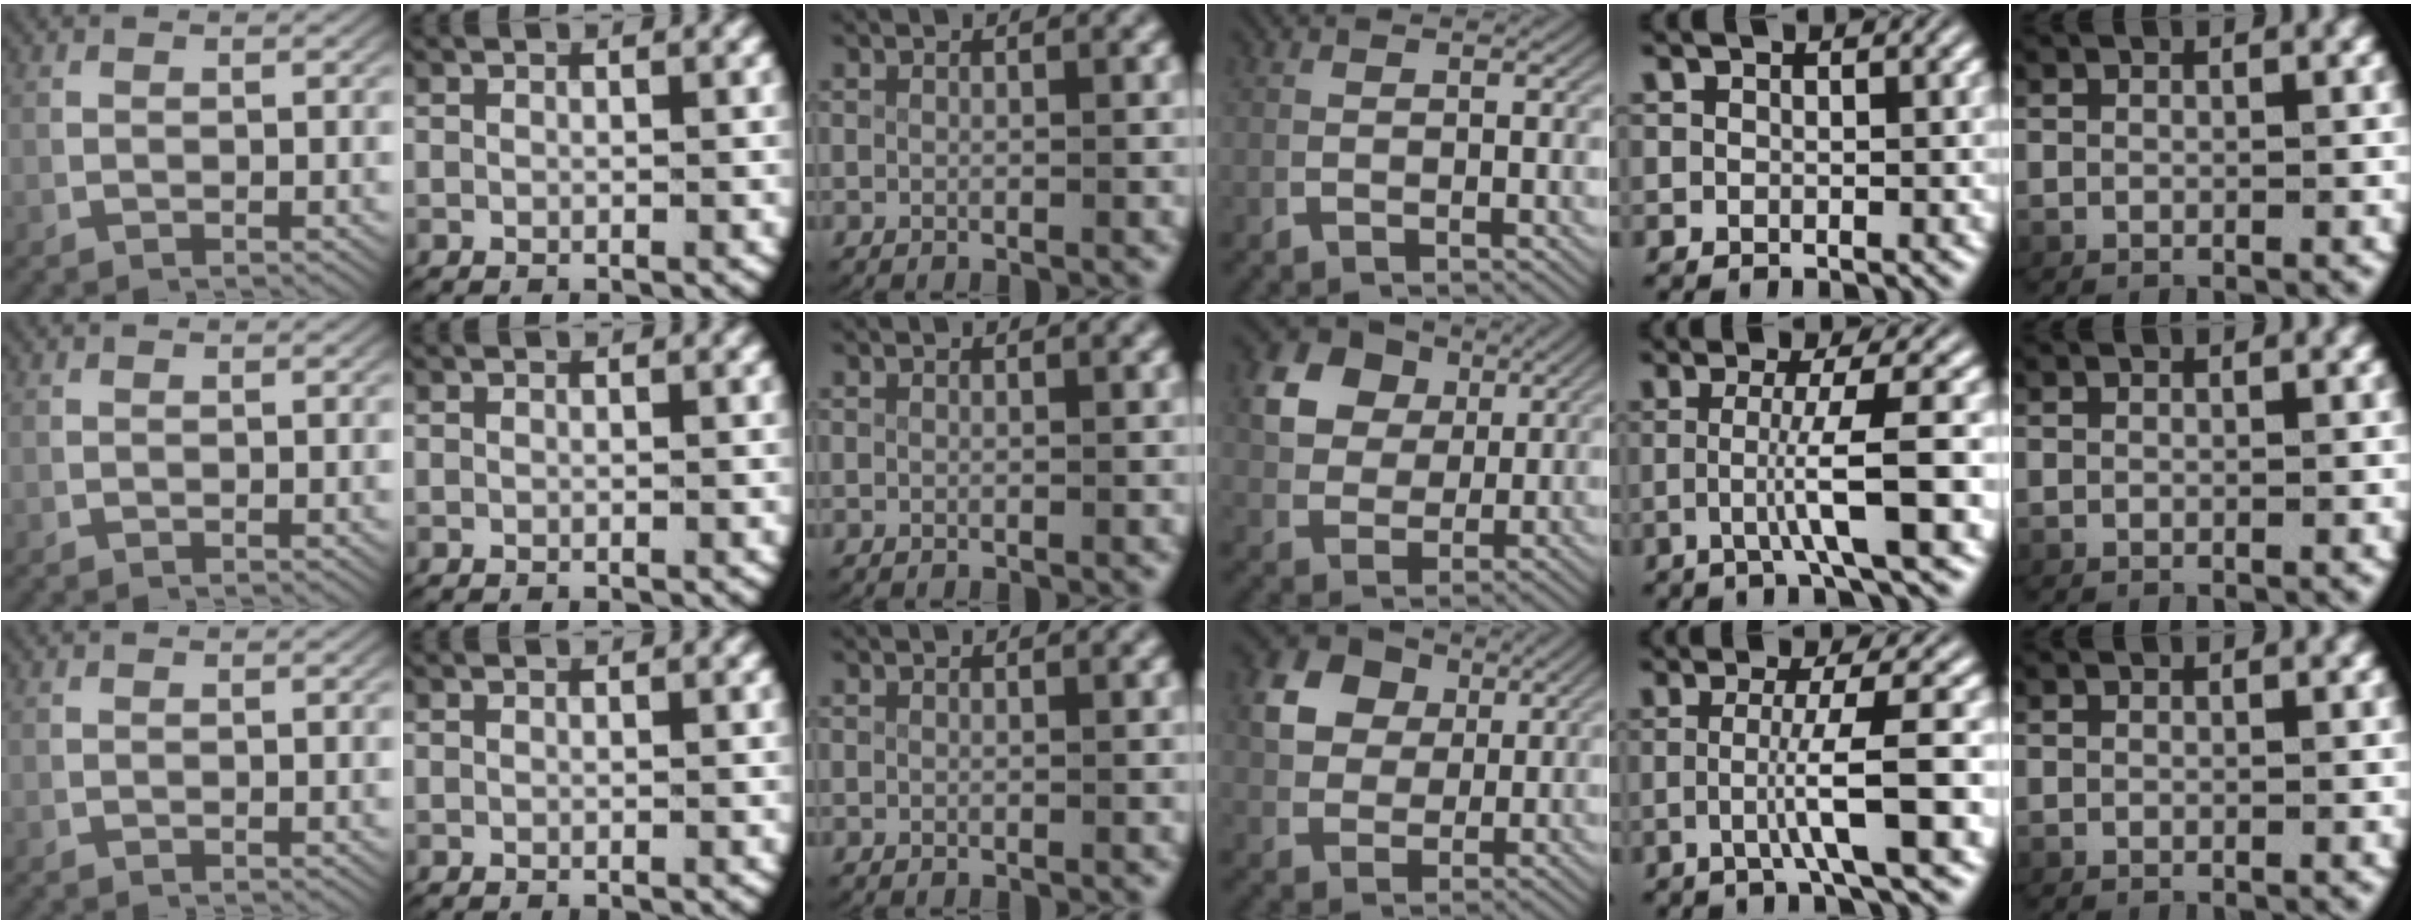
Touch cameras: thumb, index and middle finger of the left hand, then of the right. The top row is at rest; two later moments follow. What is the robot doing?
{"motion": "grasp_and_lifting", "object": "card"}